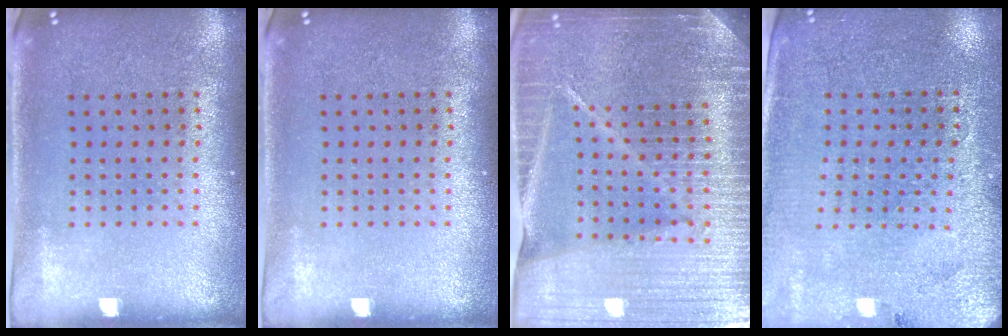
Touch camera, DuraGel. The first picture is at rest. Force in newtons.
{"total": 0.0}
{"total": 5.8, "press": 5.0, "slide": 2.8}
{"total": 2.8, "press": 2.7, "slide": 0.5}